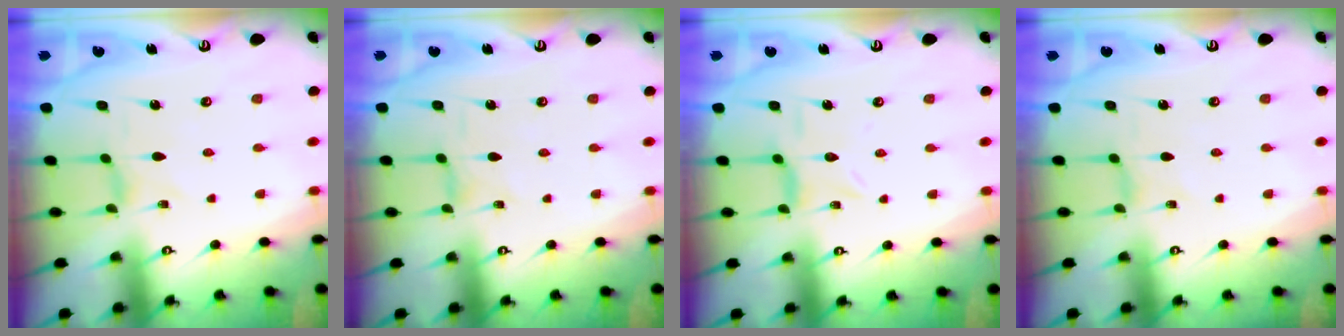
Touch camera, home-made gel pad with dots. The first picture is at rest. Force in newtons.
{"total": 0.6, "press": 0.6, "slide": 0.2}
{"total": 1.9, "press": 1.9, "slide": 0.2}
{"total": 0.8, "press": 0.7, "slide": 0.1}